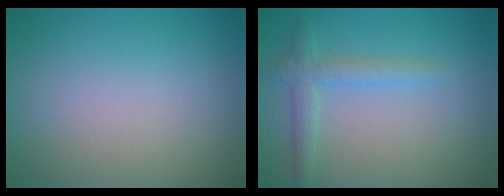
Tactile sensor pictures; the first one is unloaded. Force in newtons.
{"total": 2.4, "press": 2.4, "slide": 0.1}